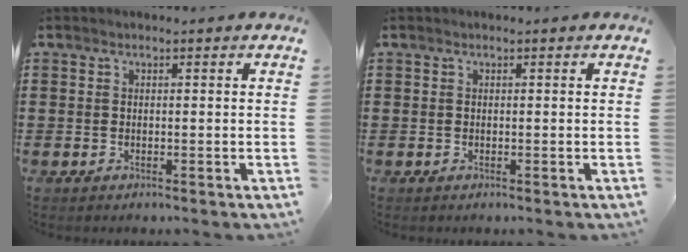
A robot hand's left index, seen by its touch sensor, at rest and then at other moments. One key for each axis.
{"total": 0.0}